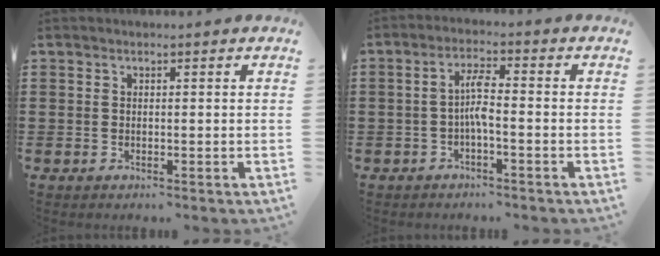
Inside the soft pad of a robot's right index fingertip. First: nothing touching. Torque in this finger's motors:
{"motor_torque": [1.05, -0.50, 0.22, 0.15]}